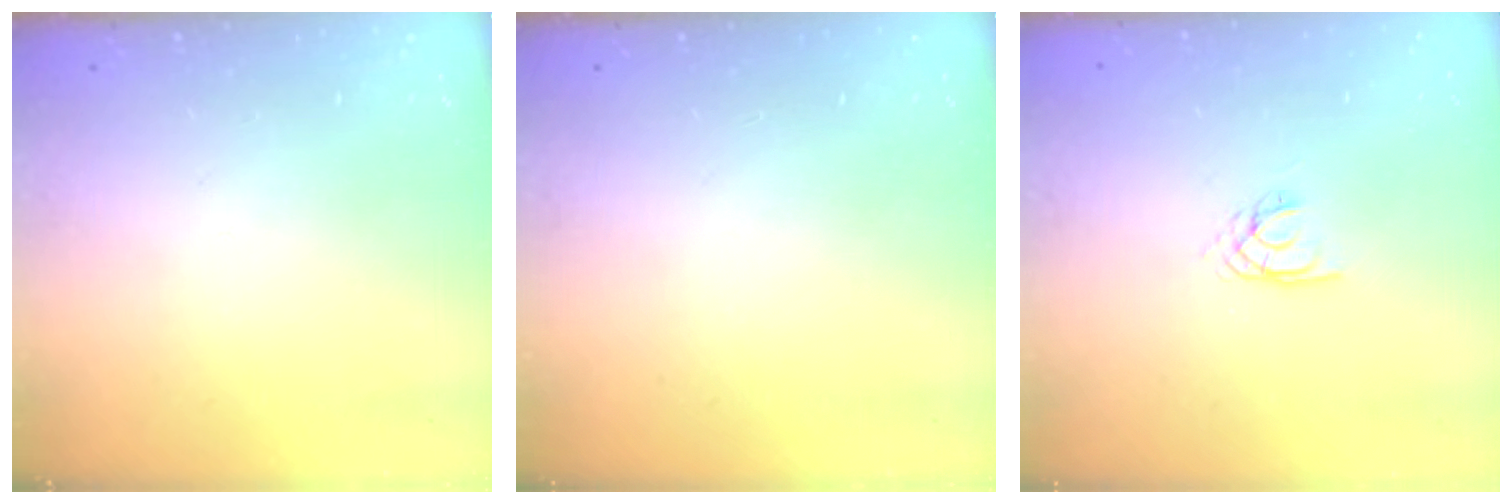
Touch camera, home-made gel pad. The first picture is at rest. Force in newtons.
{"total": 0.0}
{"total": 2.1, "press": 2.1, "slide": 0.4}